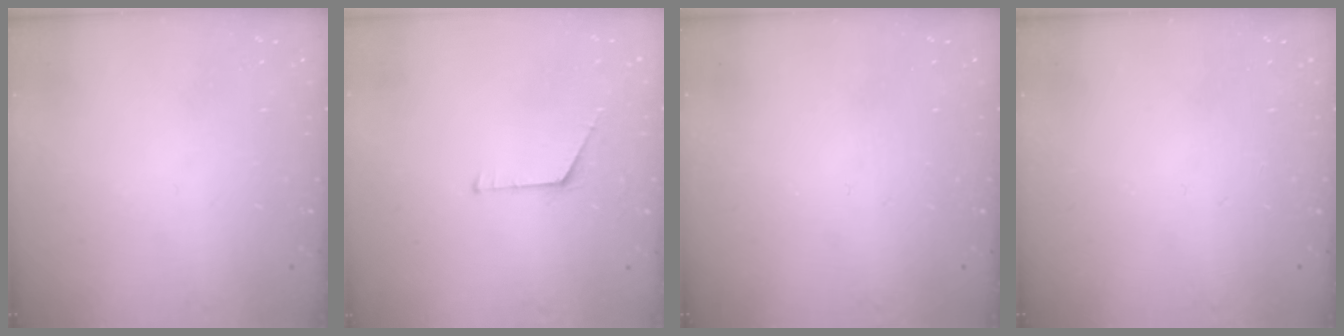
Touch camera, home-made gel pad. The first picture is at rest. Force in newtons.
{"total": 5.2, "press": 5.1, "slide": 0.4}
{"total": 0.0}
{"total": 0.0}